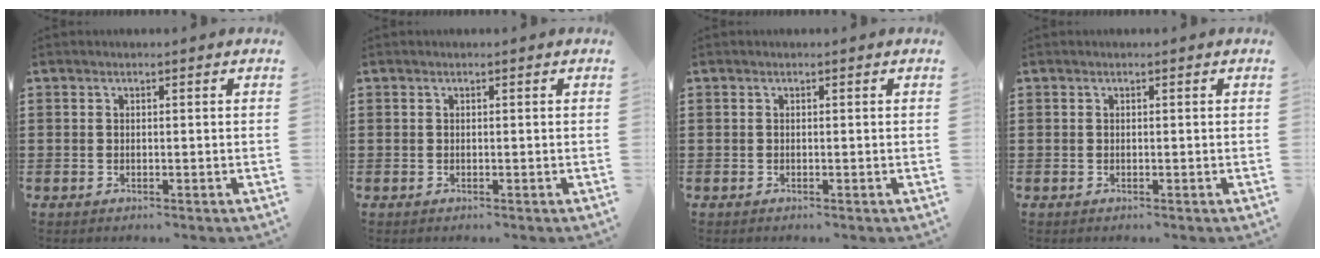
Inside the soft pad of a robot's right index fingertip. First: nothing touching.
{"total": 0.0}
{"total": 0.0}
{"total": 0.0}